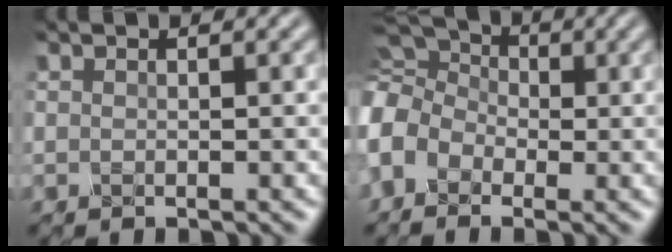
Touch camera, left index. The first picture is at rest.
{"total": 7.5, "force": [-0.8, 5.9, 4.6], "torque": [-0.124, 0.018, -0.029]}